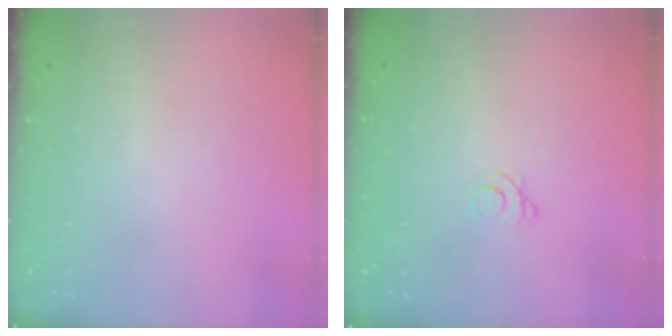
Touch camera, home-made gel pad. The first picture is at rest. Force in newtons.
{"total": 2.5, "press": 2.5, "slide": 0.3}